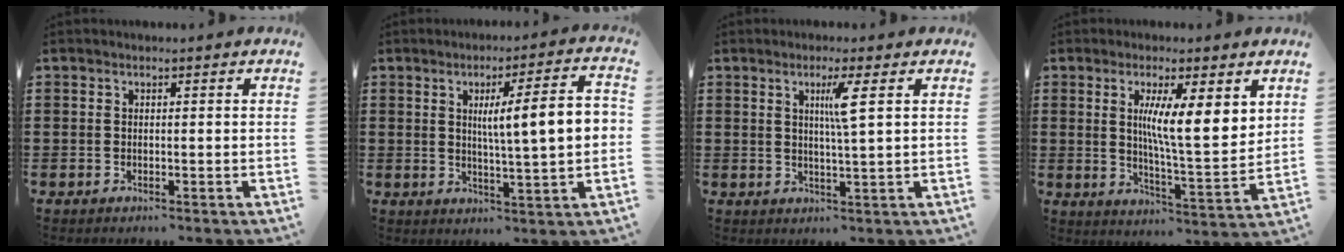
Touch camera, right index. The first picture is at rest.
{"total": 9.3, "force": [1.3, 1.2, 9.1], "torque": [-0.152, -0.001, 0.011]}
{"total": 4.1, "force": [1.4, -0.4, 3.8], "torque": [-0.078, -0.005, 0.020]}
{"total": 8.4, "force": [3.1, 1.7, 7.7], "torque": [-0.139, -0.013, 0.047]}